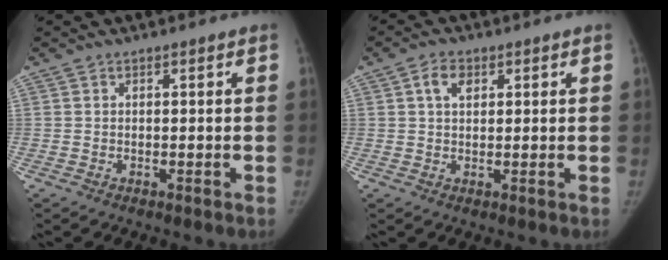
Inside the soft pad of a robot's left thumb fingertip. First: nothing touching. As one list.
[{"total": 3.7, "force": [1.4, 2.4, 2.4], "torque": [-0.037, 0.001, 0.025]}]